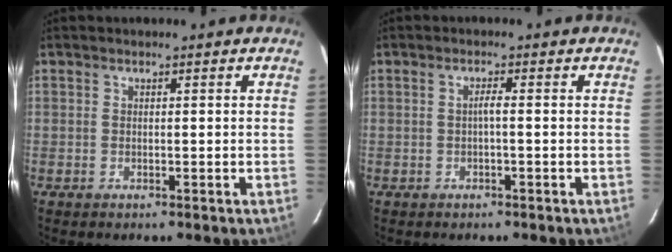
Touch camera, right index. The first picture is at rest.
{"total": 1.1, "force": [-0.3, -0.1, 1.1], "torque": [-0.019, 0.005, -0.006]}